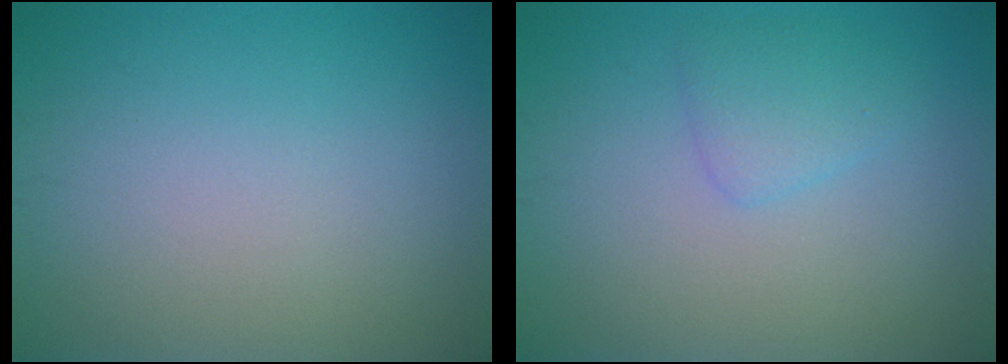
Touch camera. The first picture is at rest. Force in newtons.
{"total": 1.8, "press": 1.8, "slide": 0.1}